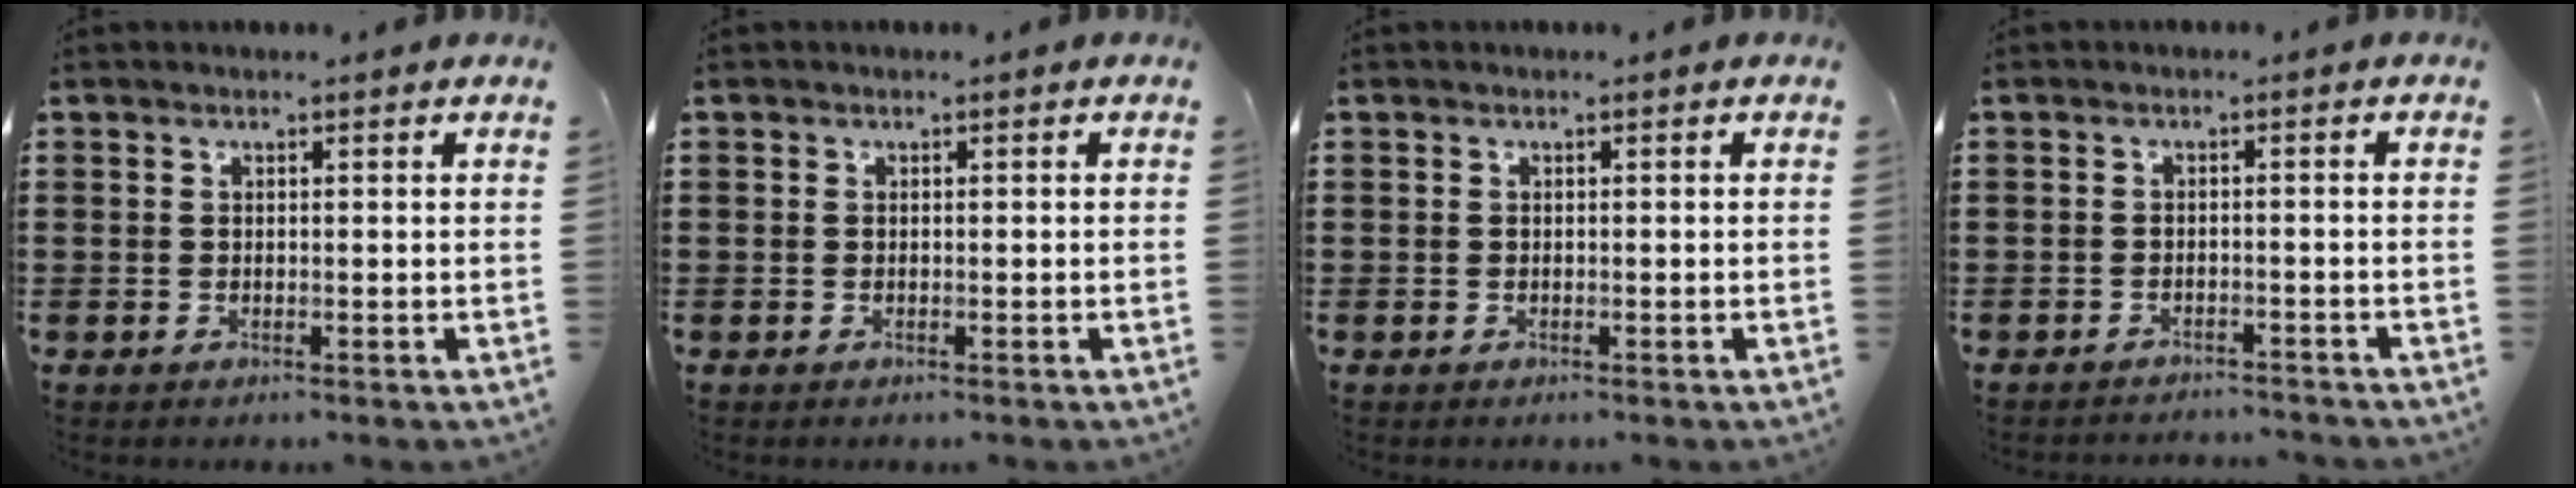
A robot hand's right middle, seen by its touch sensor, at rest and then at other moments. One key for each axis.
{"total": 0.0}
{"total": 0.0}
{"total": 1.6, "fx": -1.6, "fy": 0.1, "fz": 0.0, "tx": -0.007, "ty": 0.002, "tz": -0.035}